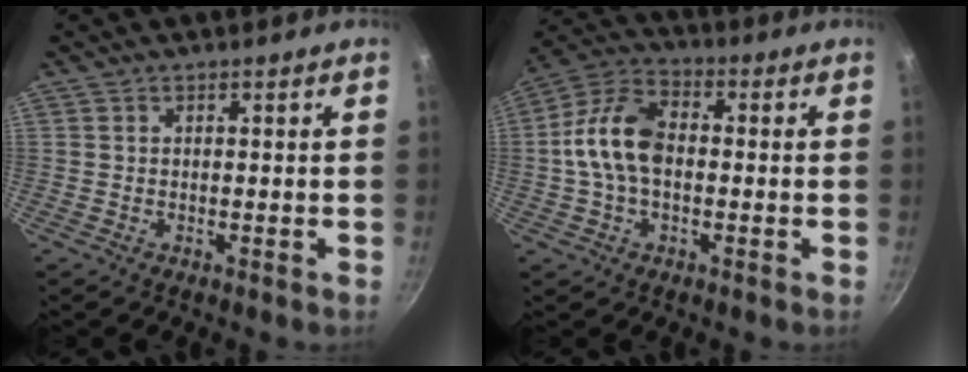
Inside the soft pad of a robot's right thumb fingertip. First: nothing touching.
{"total": 12.3, "force": [-0.2, 7.6, 9.7], "torque": [-0.173, 0.037, -0.021]}